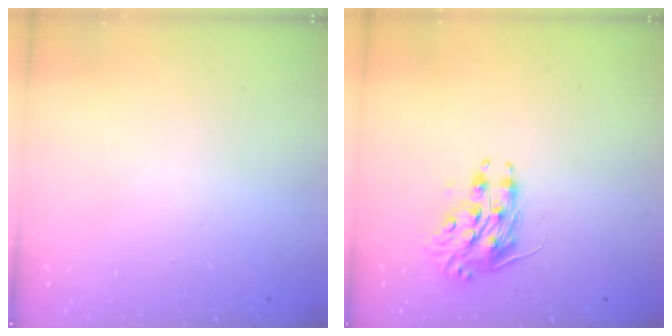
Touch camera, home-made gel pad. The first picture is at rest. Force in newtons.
{"total": 8.2, "press": 8.1, "slide": 0.3}